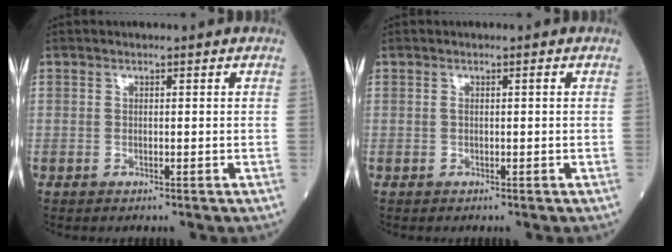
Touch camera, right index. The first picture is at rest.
{"total": 0.6, "force": [0.0, 0.1, 0.6], "torque": [-0.012, 0.000, 0.001]}